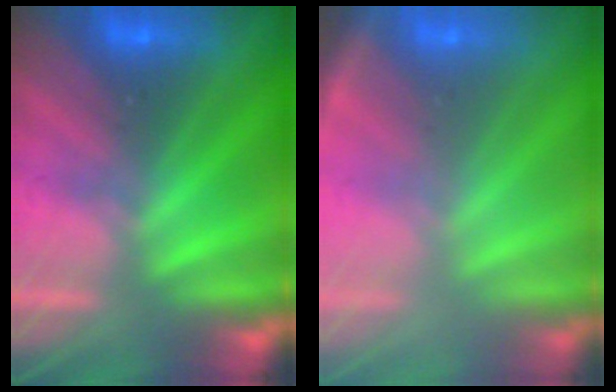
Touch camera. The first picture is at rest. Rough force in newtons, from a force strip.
{"total": 2.5}